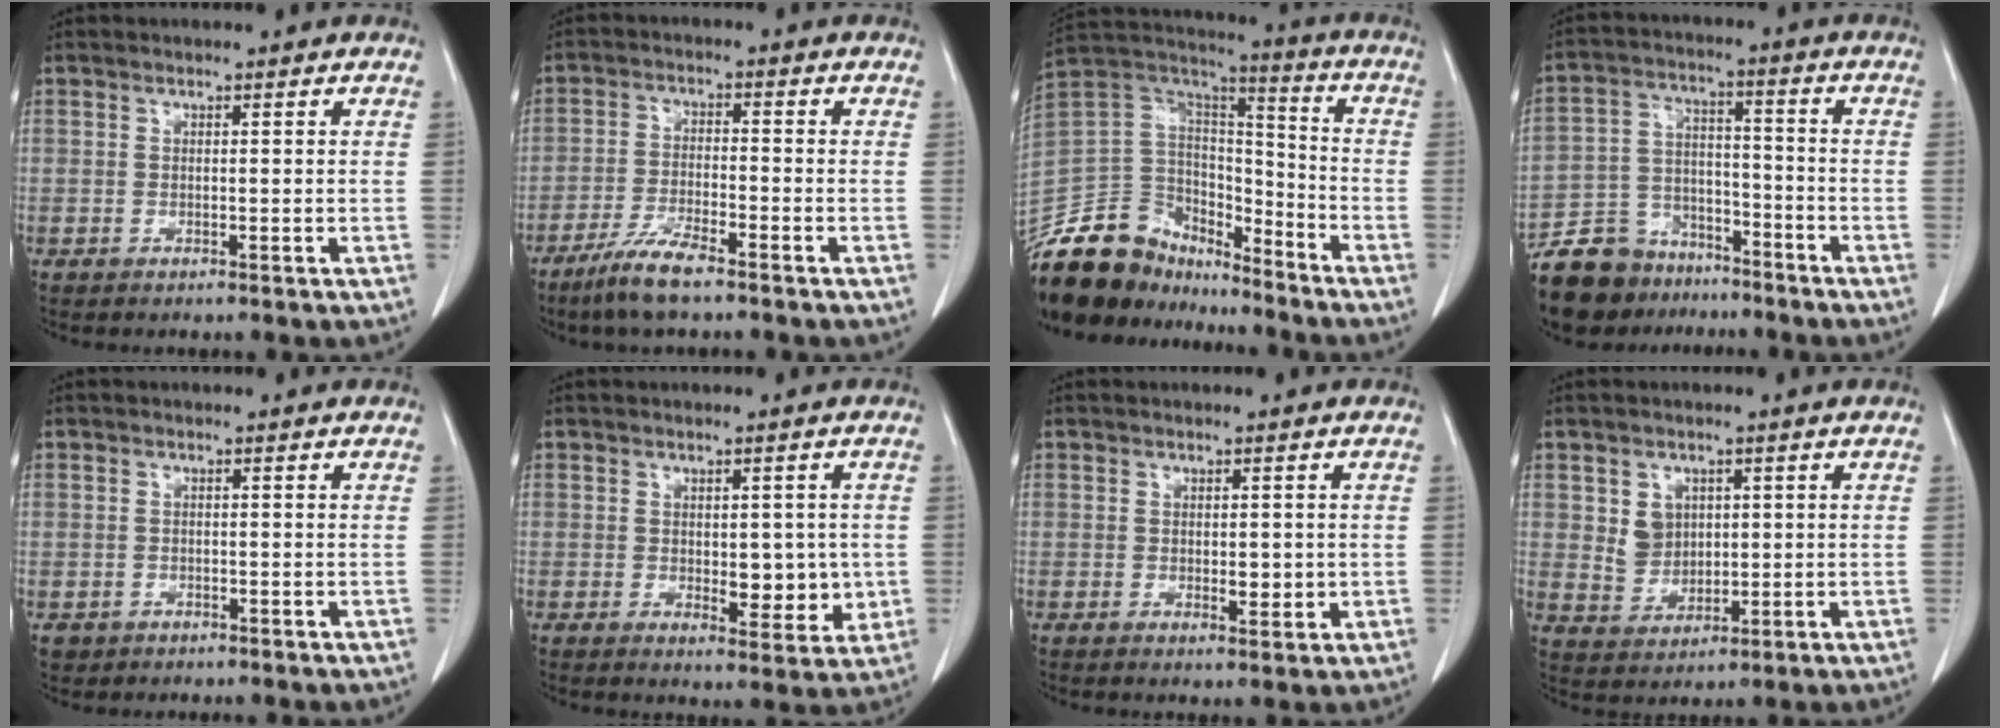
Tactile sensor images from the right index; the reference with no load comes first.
{"total": 6.5, "force": [-4.8, 0.7, 4.3], "torque": [-0.089, -0.011, -0.092]}
{"total": 18.7, "force": [-16.1, 8.1, 4.9], "torque": [-0.091, 0.051, -0.284]}
{"total": 12.3, "force": [-9.7, 6.8, 3.0], "torque": [-0.066, 0.026, -0.166]}
{"total": 1.6, "force": [-0.6, 1.5, 0.0], "torque": [0.001, 0.005, -0.004]}
{"total": 6.1, "force": [-0.1, 3.1, 5.2], "torque": [-0.056, -0.005, 0.011]}
{"total": 2.4, "force": [0.1, 1.3, 2.1], "torque": [-0.025, -0.002, 0.008]}
{"total": 4.8, "force": [1.4, 4.1, 2.1], "torque": [-0.037, 0.008, 0.038]}